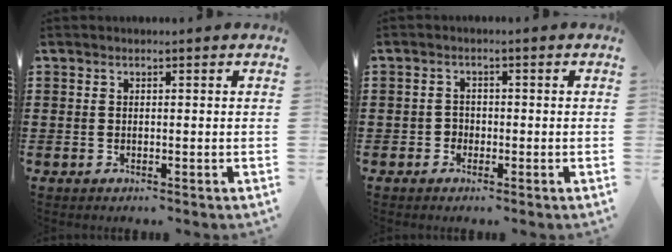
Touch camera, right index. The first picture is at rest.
{"total": 1.5, "force": [-0.9, 1.2, 0.3], "torque": [-0.011, 0.003, -0.021]}